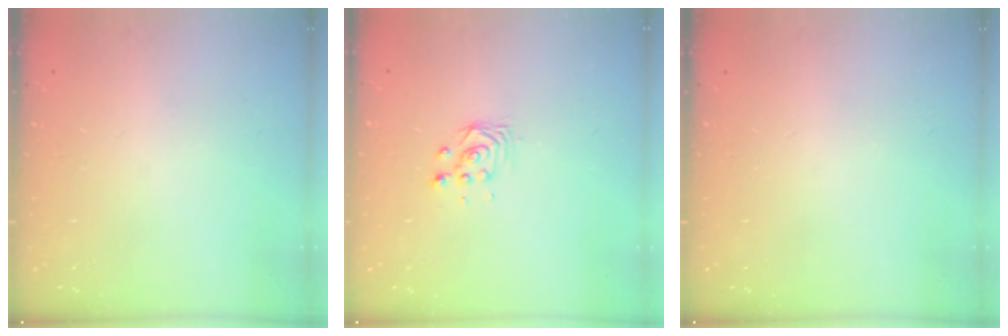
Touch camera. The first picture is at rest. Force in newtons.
{"total": 3.0, "press": 2.9, "slide": 0.3}
{"total": 0.0}